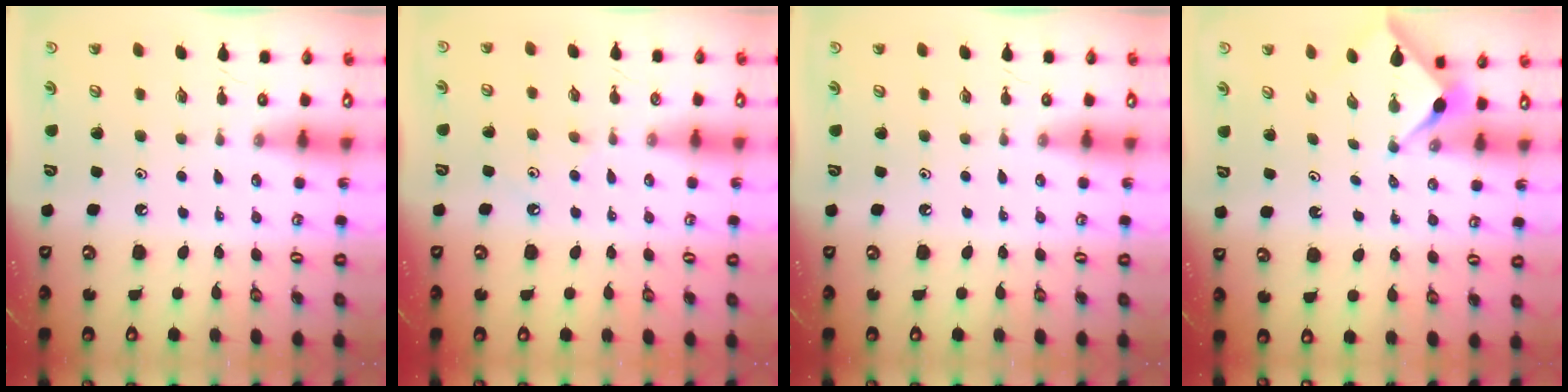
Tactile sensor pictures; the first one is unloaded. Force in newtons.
{"total": 5.5, "press": 5.5, "slide": 0.6}
{"total": 0.0}
{"total": 3.0, "press": 2.9, "slide": 0.3}